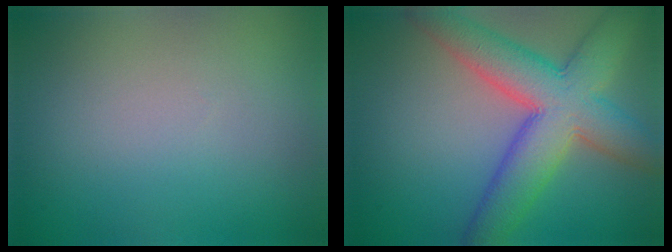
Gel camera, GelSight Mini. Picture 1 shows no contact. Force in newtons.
{"total": 9.3, "press": 9.3, "slide": 0.6}